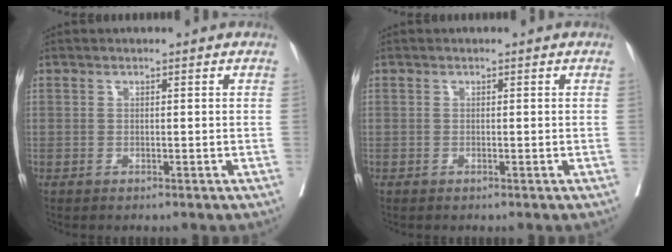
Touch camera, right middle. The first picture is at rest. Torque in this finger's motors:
{"motor_torque": [0.23, -0.24, 0.00, 0.01]}